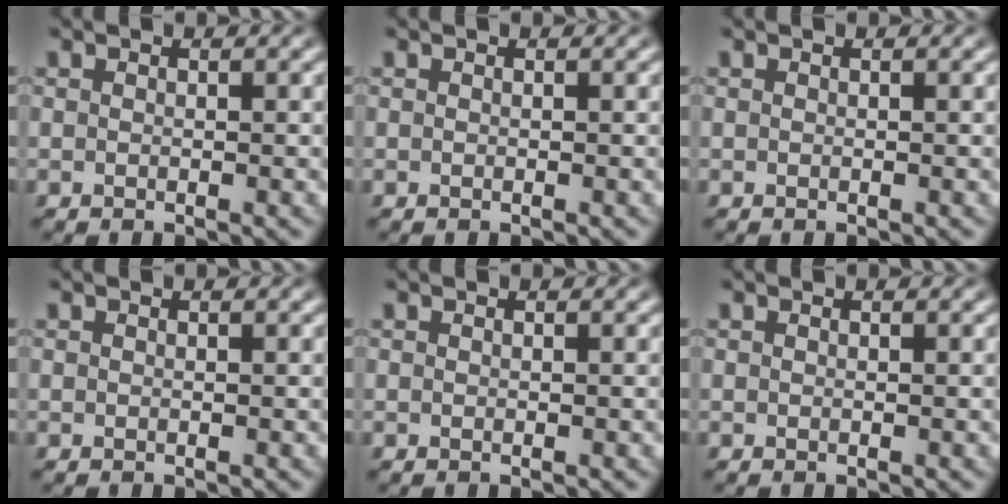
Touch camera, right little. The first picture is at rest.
{"total": 0.0}
{"total": 0.0}
{"total": 0.0}
{"total": 0.0}
{"total": 0.0}